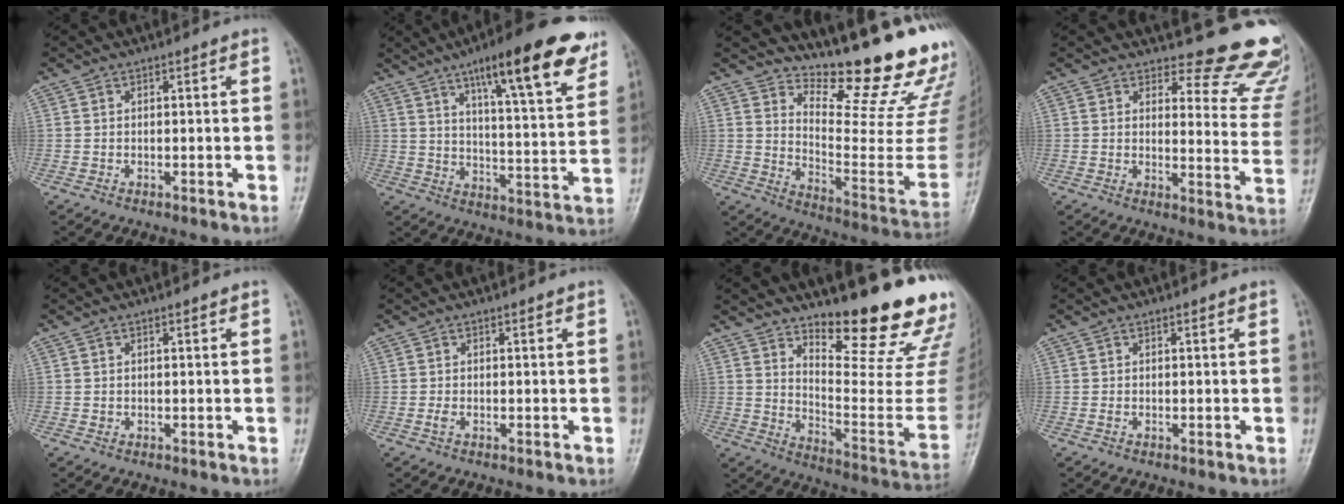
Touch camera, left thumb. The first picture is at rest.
{"total": 20.6, "force": [12.5, 4.7, 15.8], "torque": [-0.195, -0.044, 0.185]}
{"total": 20.9, "force": [17.4, 3.9, 10.8], "torque": [-0.122, -0.167, 0.249]}
{"total": 15.5, "force": [14.5, 4.6, 3.4], "torque": [0.014, -0.152, 0.144]}
{"total": 0.7, "force": [0.3, 0.5, 0.4], "torque": [-0.003, -0.001, 0.005]}
{"total": 1.0, "force": [0.1, 0.4, 0.9], "torque": [-0.020, 0.000, 0.003]}
{"total": 21.8, "force": [16.2, 5.1, 13.7], "torque": [-0.161, -0.128, 0.234]}
{"total": 0.7, "force": [0.2, 0.3, 0.6], "torque": [-0.014, 0.001, 0.003]}